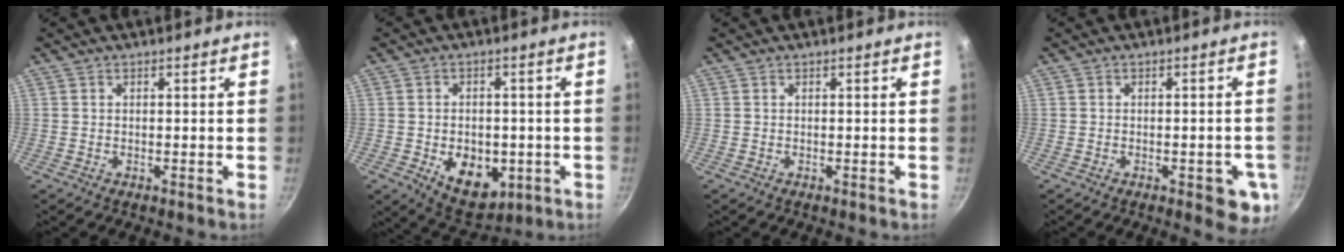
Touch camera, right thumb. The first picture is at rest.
{"total": 11.2, "force": [-2.8, 7.6, 7.7], "torque": [-0.077, -0.004, -0.024]}
{"total": 0.0}
{"total": 7.4, "force": [-2.4, 3.0, 6.3], "torque": [-0.049, 0.004, -0.029]}